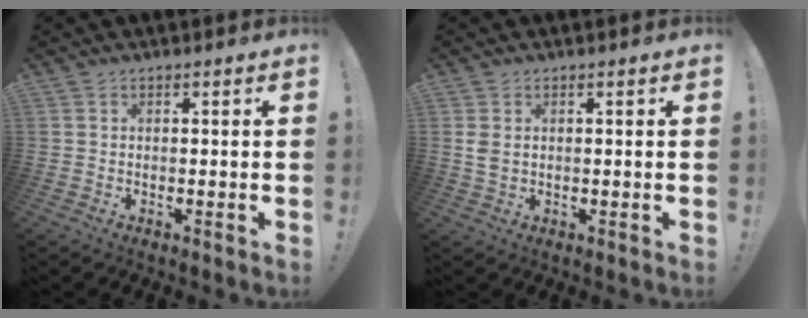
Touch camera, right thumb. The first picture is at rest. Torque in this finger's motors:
{"motor_torque": [0.27, 0.44, 0.02, 0.15, 0.00]}